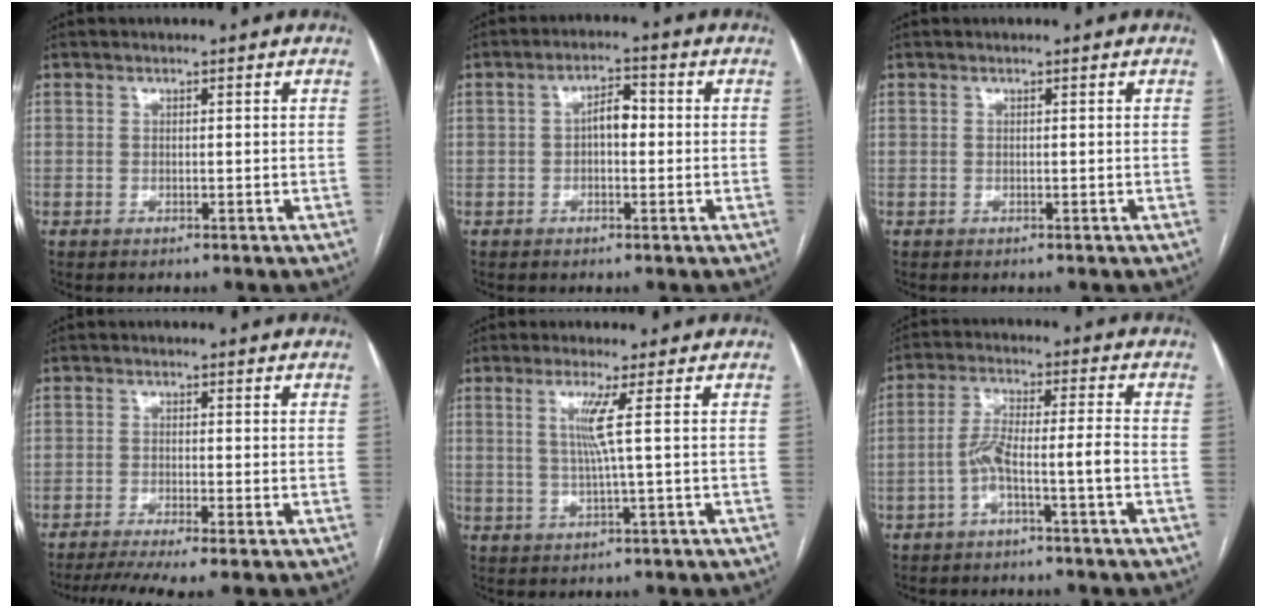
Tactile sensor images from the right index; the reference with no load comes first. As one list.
[{"total": 3.7, "force": [-0.1, 1.7, 3.3], "torque": [-0.053, 0.017, -0.003]}, {"total": 0.0}, {"total": 6.7, "force": [-5.0, -0.2, 4.4], "torque": [-0.071, -0.008, -0.079]}, {"total": 4.1, "force": [0.9, -1.3, 3.8], "torque": [-0.078, -0.003, 0.020]}, {"total": 6.3, "force": [-2.7, -0.2, 5.7], "torque": [-0.112, 0.028, -0.047]}]